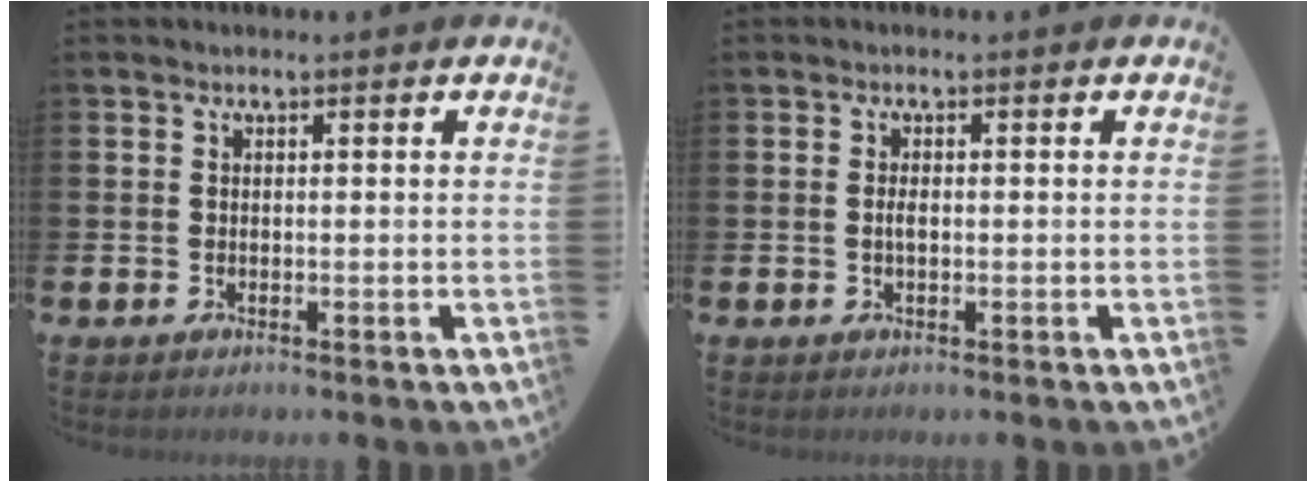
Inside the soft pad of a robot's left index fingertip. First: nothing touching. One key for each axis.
{"total": 1.1, "fx": -0.1, "fy": 0.4, "fz": 1.0, "tx": -0.015, "ty": -0.001, "tz": -0.004}